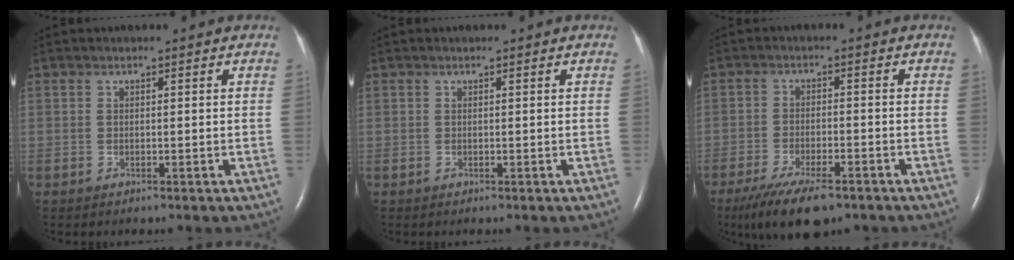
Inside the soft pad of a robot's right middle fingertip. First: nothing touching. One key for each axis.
{"total": 0.0}
{"total": 10.0, "fx": -7.1, "fy": 2.9, "fz": 6.5, "tx": -0.112, "ty": -0.017, "tz": -0.116}